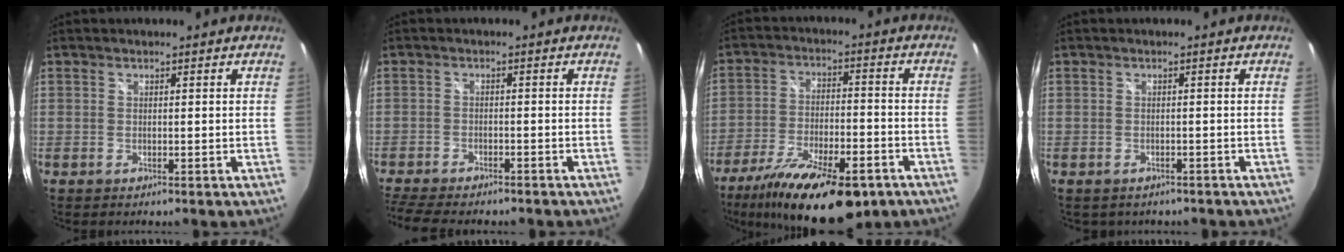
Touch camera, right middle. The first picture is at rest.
{"total": 10.9, "force": [-9.3, 2.7, 5.0], "torque": [-0.121, -0.031, -0.152]}
{"total": 21.1, "force": [-14.3, 7.1, 13.7], "torque": [-0.253, -0.043, -0.223]}
{"total": 2.6, "force": [-1.9, 1.6, 0.8], "torque": [-0.019, -0.011, -0.023]}